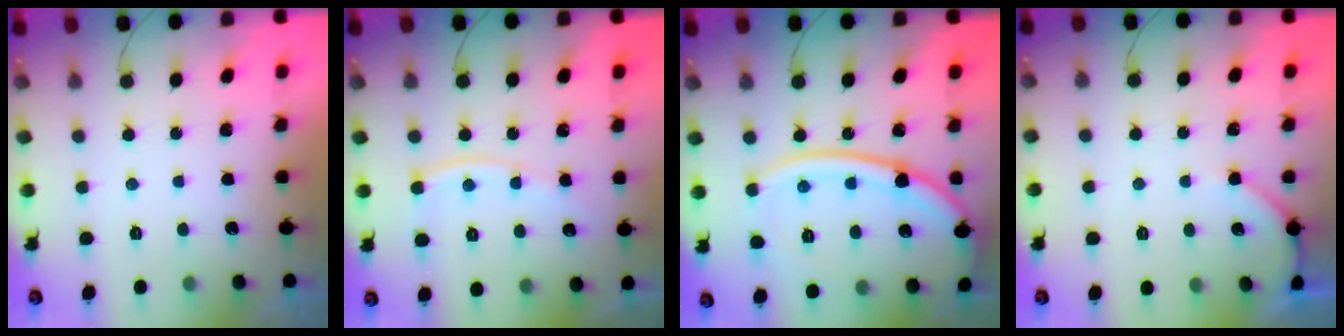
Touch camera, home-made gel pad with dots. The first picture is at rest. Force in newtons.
{"total": 8.6, "press": 8.5, "slide": 1.0}
{"total": 18.0, "press": 17.9, "slide": 1.7}
{"total": 4.9, "press": 4.8, "slide": 0.6}